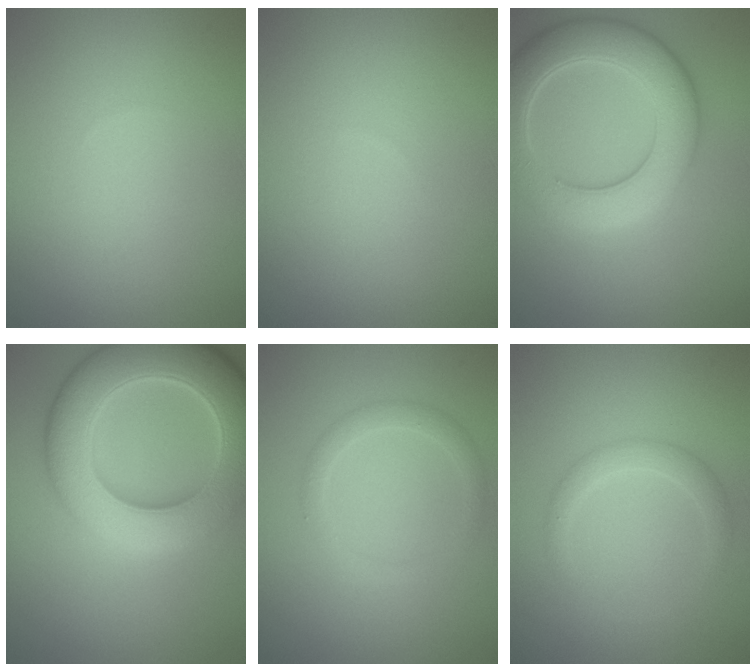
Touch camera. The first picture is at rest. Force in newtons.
{"total": 0.0}
{"total": 7.5, "press": 7.5, "slide": 0.4}
{"total": 10.5, "press": 10.5, "slide": 0.3}
{"total": 1.7, "press": 1.7, "slide": 0.0}
{"total": 1.9, "press": 1.9, "slide": 0.2}